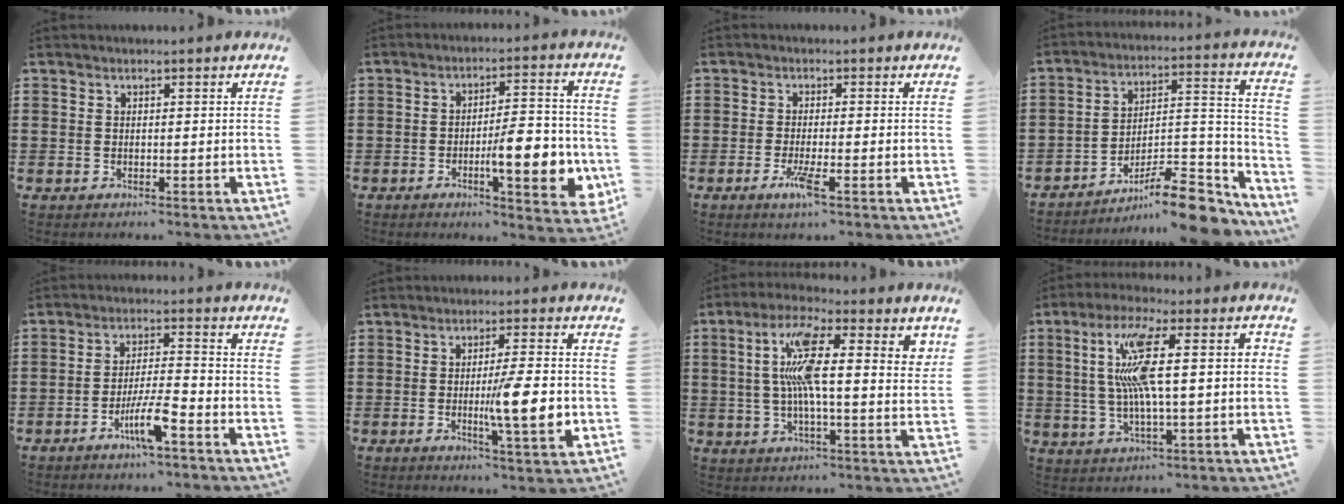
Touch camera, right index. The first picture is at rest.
{"total": 9.7, "force": [-2.8, 2.5, 8.9], "torque": [-0.117, -0.006, -0.046]}
{"total": 3.9, "force": [-1.8, 0.3, 3.5], "torque": [-0.076, -0.018, -0.035]}
{"total": 12.1, "force": [-9.4, 3.0, 7.0], "torque": [-0.092, 0.042, -0.170]}
{"total": 6.8, "force": [-3.7, 0.9, 5.6], "torque": [-0.110, -0.006, -0.069]}
{"total": 10.0, "force": [-1.4, 1.3, 9.8], "torque": [-0.152, -0.016, -0.026]}
{"total": 13.9, "force": [3.0, 3.6, 13.1], "torque": [-0.250, 0.009, 0.043]}
{"total": 12.6, "force": [1.6, 2.7, 12.2], "torque": [-0.244, 0.004, 0.017]}